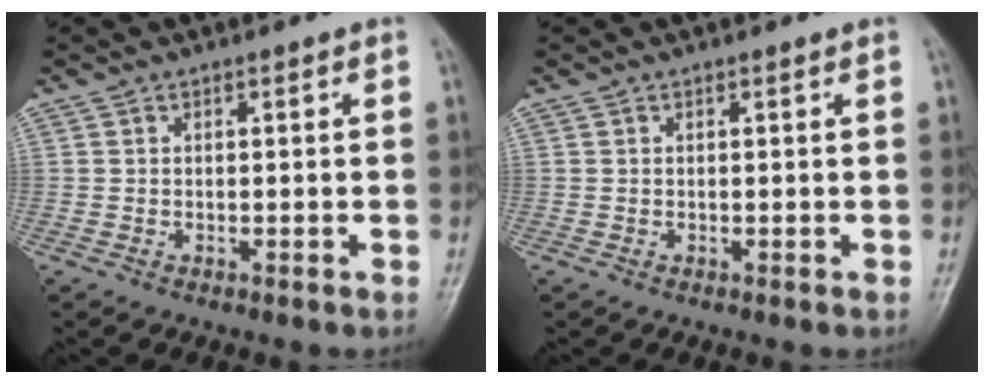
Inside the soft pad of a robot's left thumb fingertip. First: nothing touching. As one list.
[{"total": 0.0}]